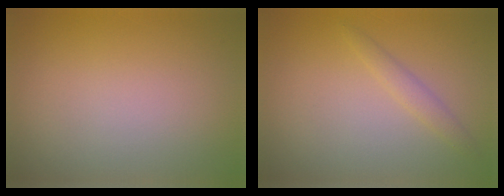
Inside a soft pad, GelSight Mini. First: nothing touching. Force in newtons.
{"total": 1.3, "press": 1.3, "slide": 0.0}